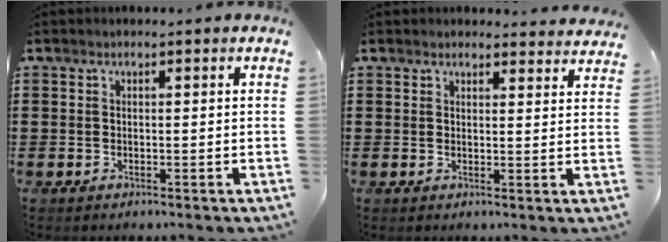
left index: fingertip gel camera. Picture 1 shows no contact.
{"total": 2.4, "force": [2.4, 0.2, 0.2], "torque": [-0.002, -0.010, 0.045]}